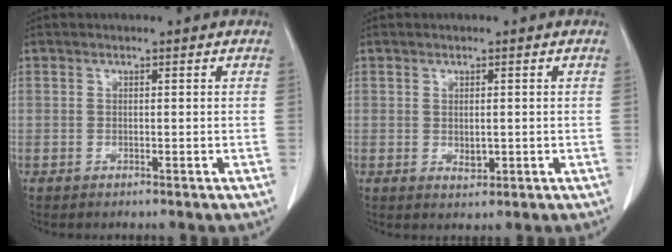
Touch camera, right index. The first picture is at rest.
{"total": 1.8, "force": [-0.1, 1.0, 1.5], "torque": [-0.023, -0.004, 0.004]}